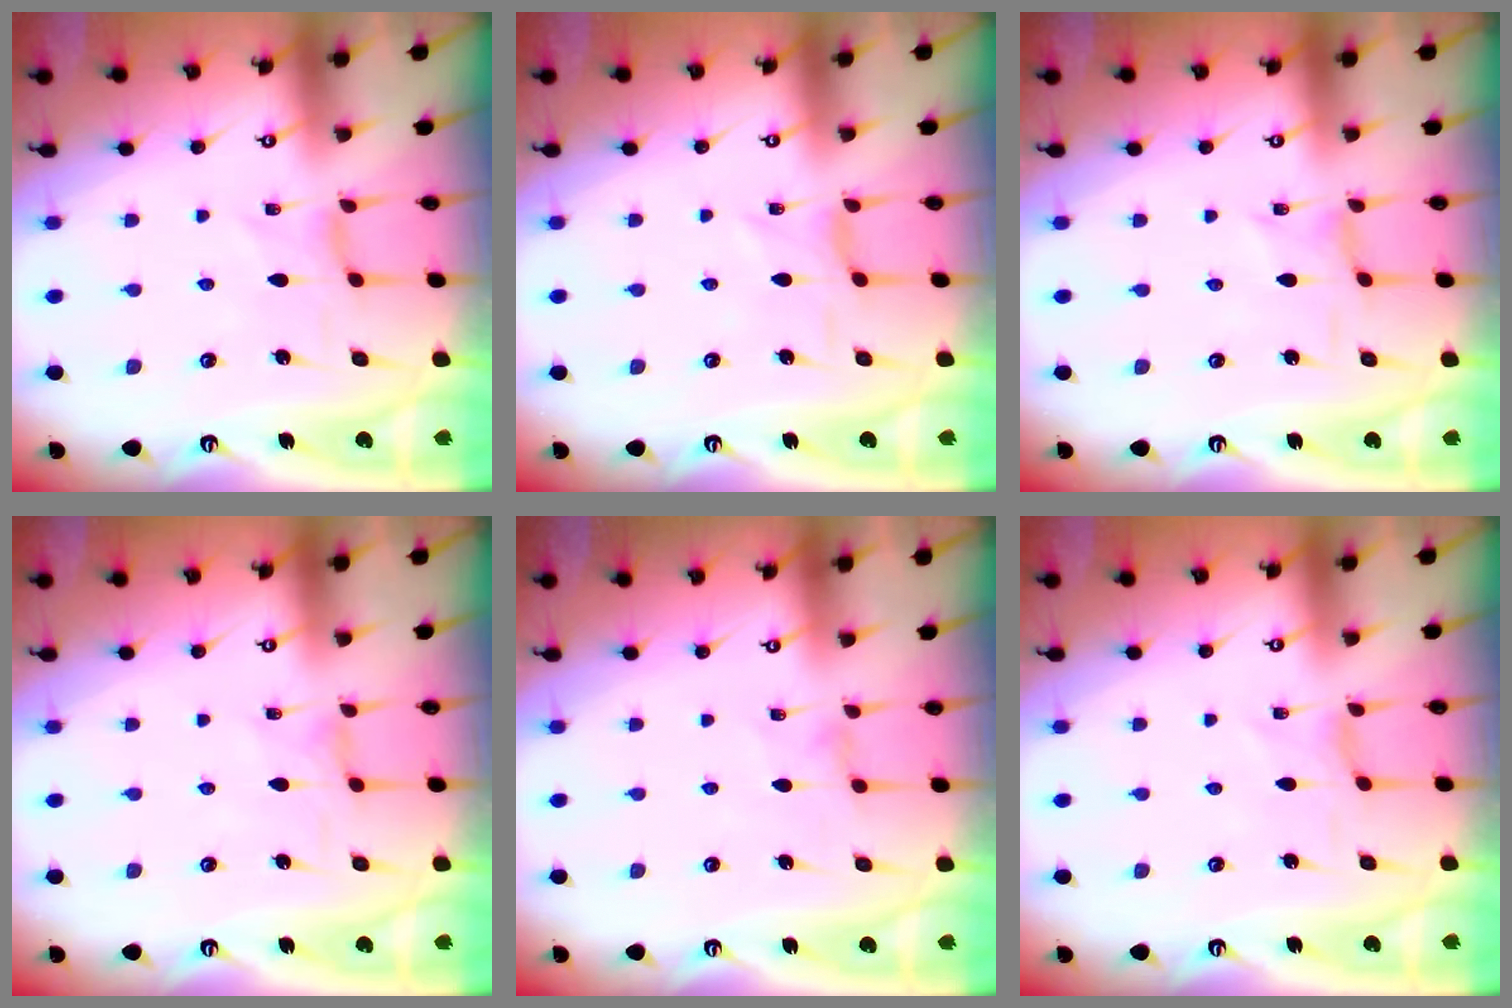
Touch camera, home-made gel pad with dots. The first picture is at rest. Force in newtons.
{"total": 1.1, "press": 1.0, "slide": 0.4}
{"total": 0.0}
{"total": 0.0}
{"total": 1.5, "press": 1.5, "slide": 0.3}
{"total": 0.0}